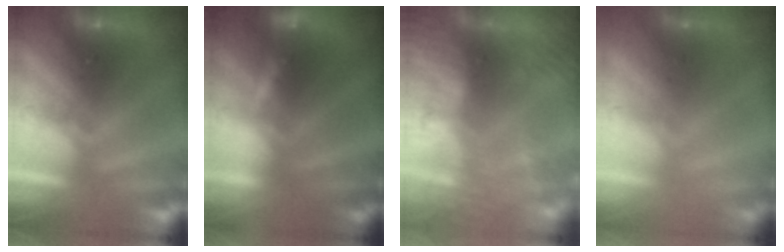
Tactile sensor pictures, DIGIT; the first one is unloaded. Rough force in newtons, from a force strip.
{"total": 3.5}
{"total": 6.7}
{"total": 2.6}